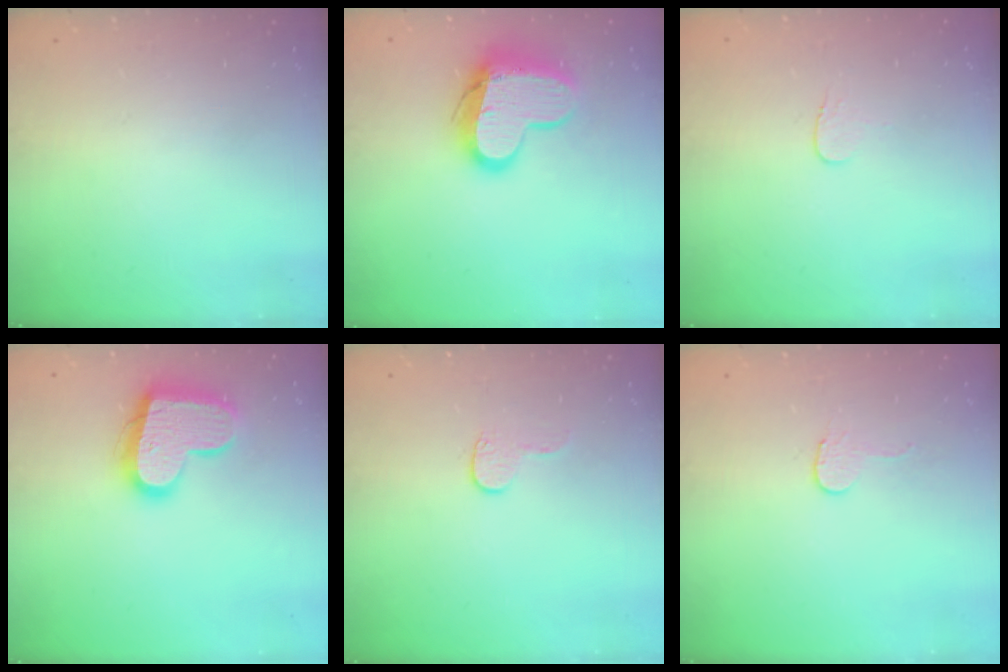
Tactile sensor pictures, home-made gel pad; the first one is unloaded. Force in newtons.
{"total": 13.5, "press": 13.5, "slide": 1.2}
{"total": 3.5, "press": 3.5, "slide": 0.4}
{"total": 16.3, "press": 16.3, "slide": 1.3}
{"total": 4.7, "press": 4.7, "slide": 0.5}
{"total": 2.7, "press": 2.7, "slide": 0.2}